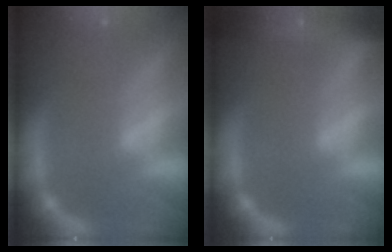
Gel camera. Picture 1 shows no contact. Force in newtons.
{"total": 8.0}